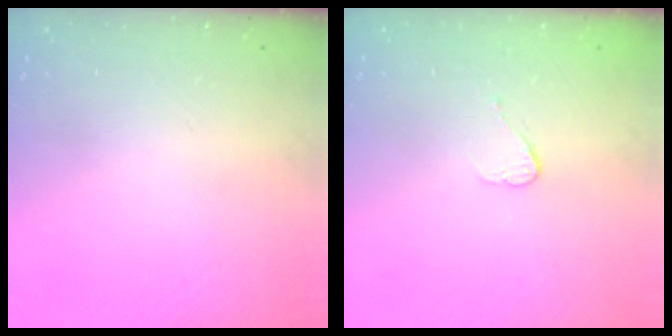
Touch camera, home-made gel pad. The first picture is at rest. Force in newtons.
{"total": 3.3, "press": 3.3, "slide": 0.3}